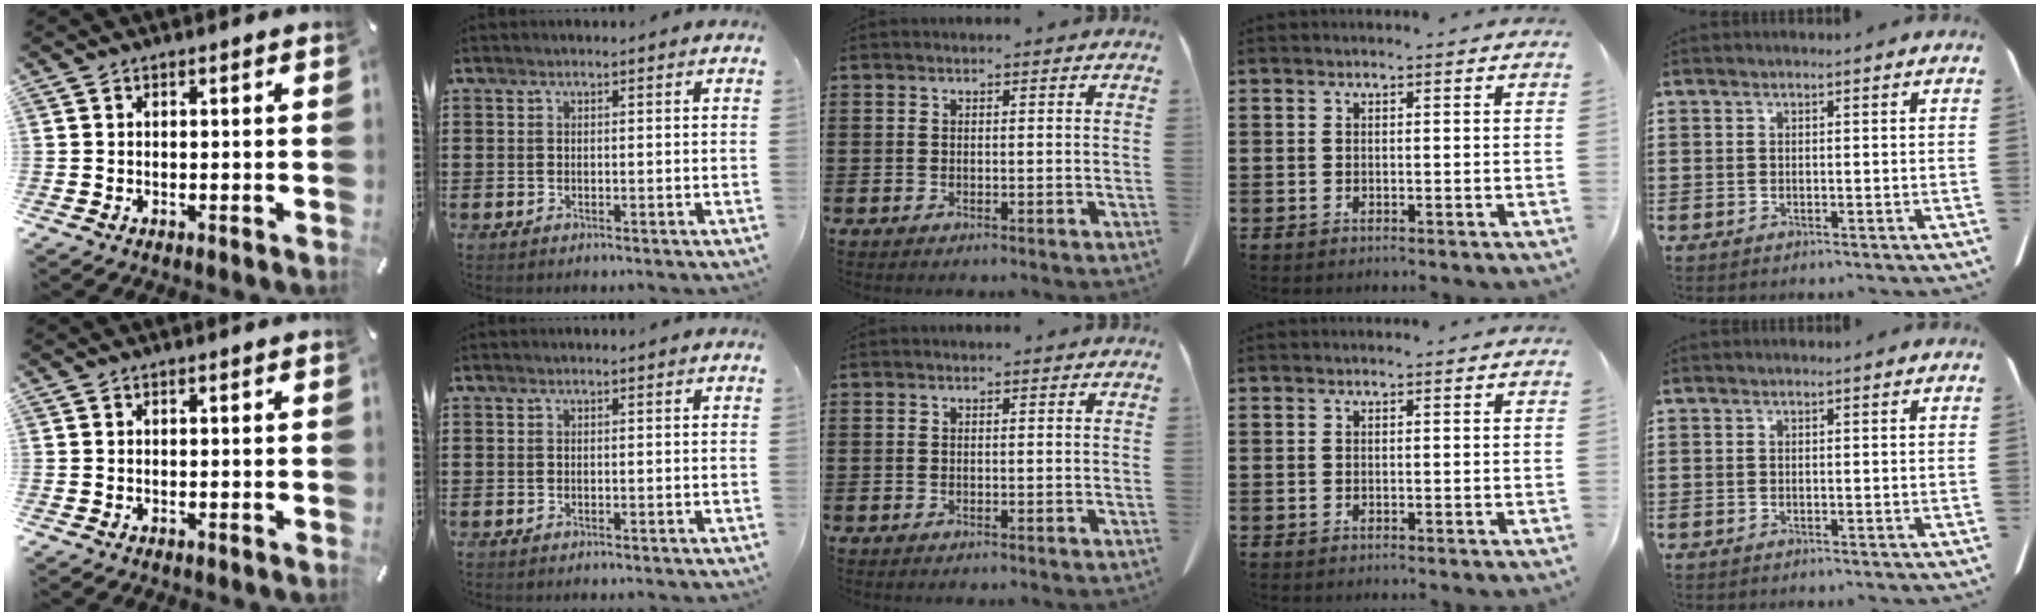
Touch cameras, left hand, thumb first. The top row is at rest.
{}